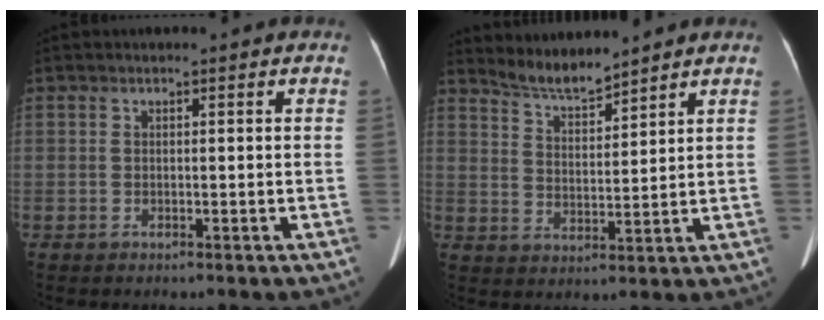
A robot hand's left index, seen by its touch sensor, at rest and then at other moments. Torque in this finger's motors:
{"motor_torque": [-0.11, -0.07, 0.11, 0.04]}